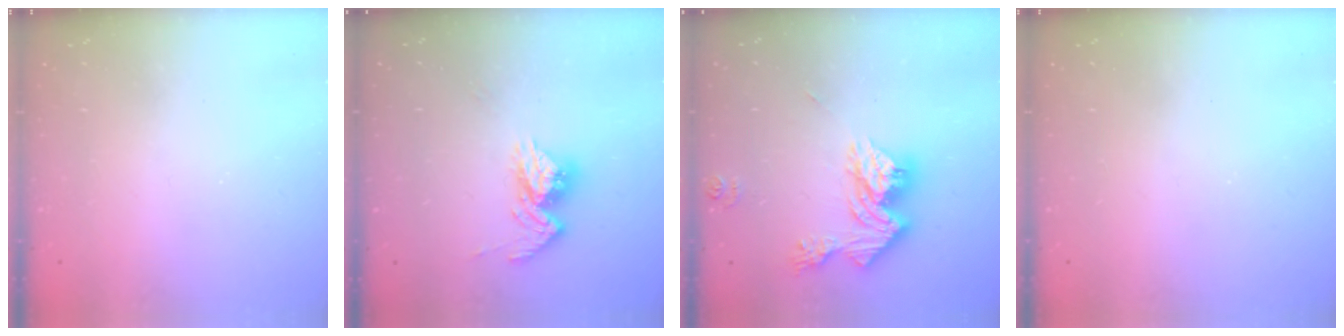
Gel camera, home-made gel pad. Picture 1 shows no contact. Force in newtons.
{"total": 11.5, "press": 11.4, "slide": 0.8}
{"total": 14.7, "press": 14.7, "slide": 1.2}
{"total": 0.0}